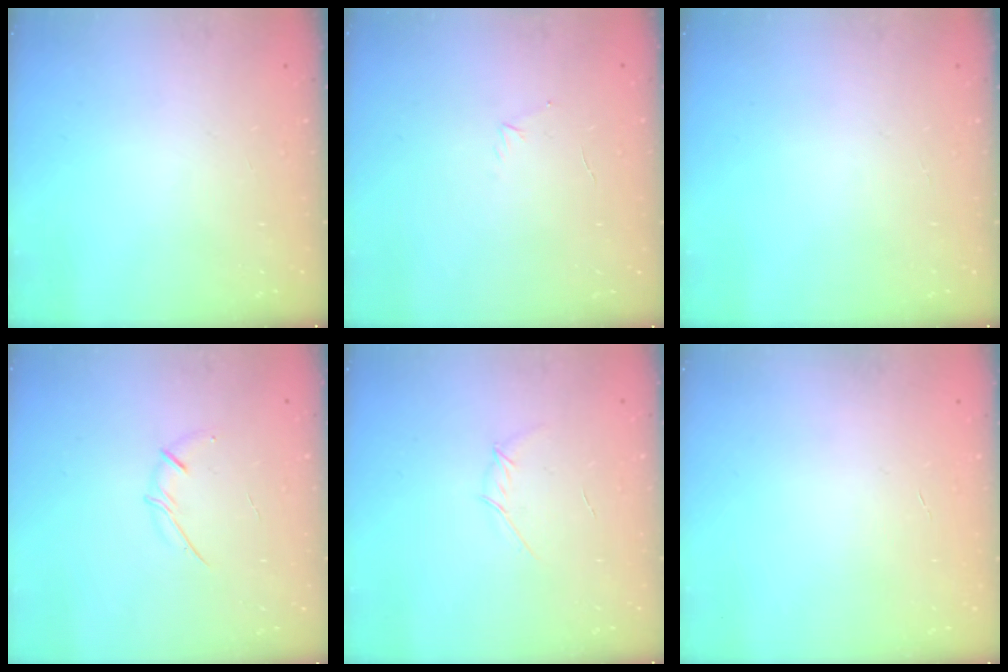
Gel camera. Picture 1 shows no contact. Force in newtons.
{"total": 3.2, "press": 3.1, "slide": 0.8}
{"total": 0.0}
{"total": 5.6, "press": 5.6, "slide": 0.7}
{"total": 3.0, "press": 2.9, "slide": 0.6}
{"total": 0.0}